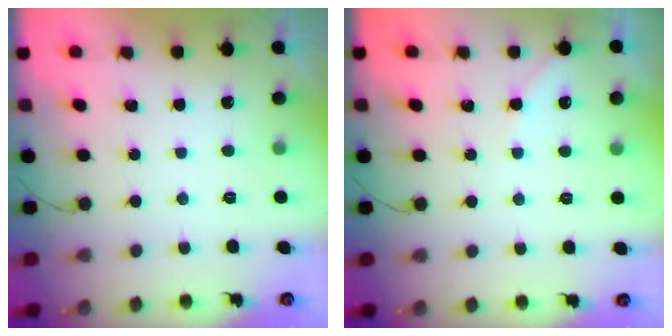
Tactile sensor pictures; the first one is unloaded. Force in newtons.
{"total": 2.4, "press": 2.3, "slide": 0.4}